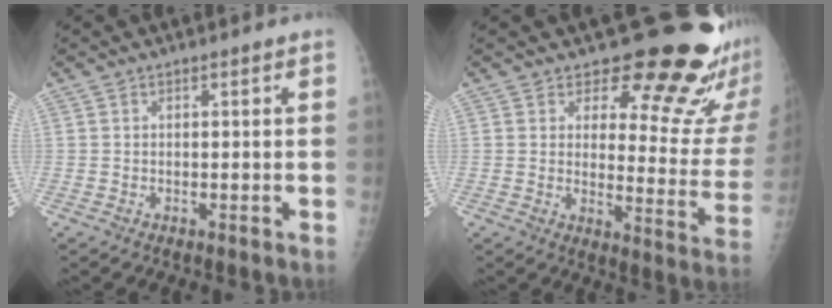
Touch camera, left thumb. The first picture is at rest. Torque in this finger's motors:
{"motor_torque": [0.42, 0.18, -0.27, -0.44, 0.09]}